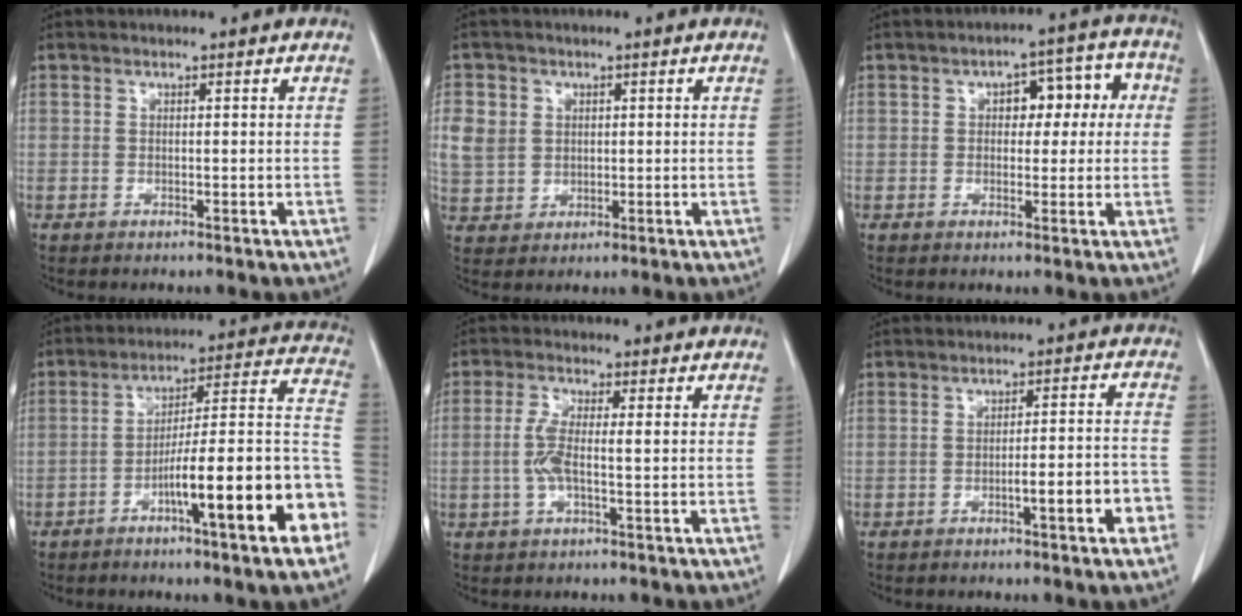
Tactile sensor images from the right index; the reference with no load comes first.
{"total": 7.6, "force": [1.7, 6.9, 2.6], "torque": [-0.071, 0.015, 0.047]}
{"total": 7.1, "force": [1.0, 3.8, 5.9], "torque": [-0.066, 0.040, 0.015]}
{"total": 19.4, "force": [-8.0, 1.2, 17.6], "torque": [-0.200, 0.021, -0.117]}
{"total": 4.3, "force": [-0.2, 0.9, 4.2], "torque": [-0.102, 0.009, -0.006]}
{"total": 6.2, "force": [-2.9, 0.5, 5.5], "torque": [-0.071, 0.016, -0.035]}